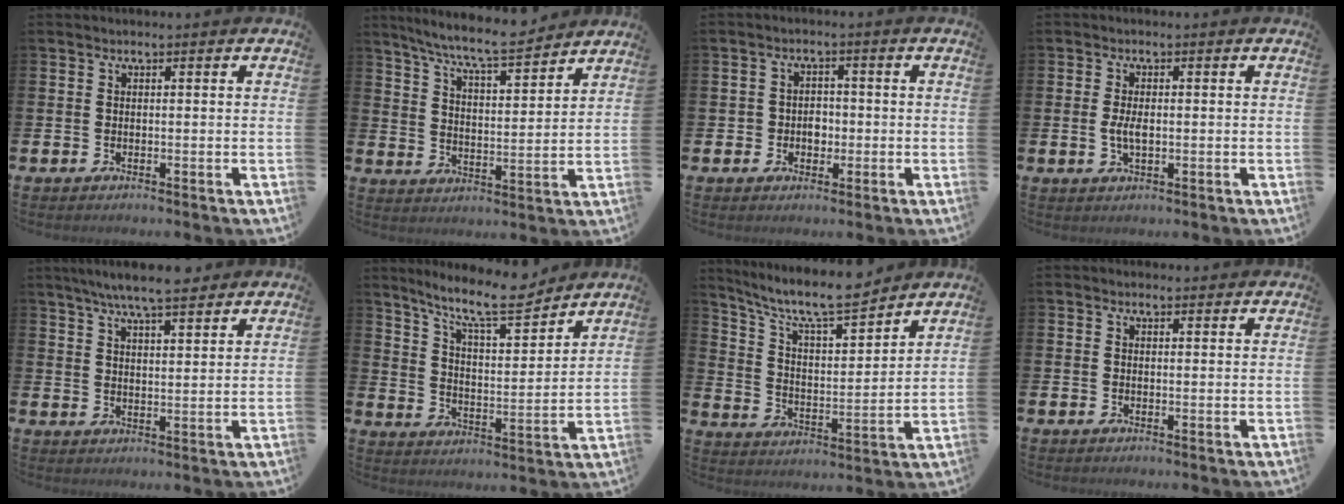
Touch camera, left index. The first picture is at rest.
{"total": 8.0, "force": [7.5, 0.4, 2.8], "torque": [-0.085, -0.043, 0.134]}
{"total": 2.7, "force": [-0.5, 2.4, 1.0], "torque": [-0.014, 0.004, -0.017]}
{"total": 2.6, "force": [-0.1, 1.2, 2.3], "torque": [-0.041, 0.002, -0.004]}
{"total": 6.9, "force": [6.3, 0.7, 2.6], "torque": [-0.057, -0.022, 0.112]}
{"total": 10.8, "force": [9.4, 2.0, 5.0], "torque": [-0.108, -0.053, 0.163]}
{"total": 9.3, "force": [8.5, 1.4, 3.4], "torque": [-0.089, -0.061, 0.146]}
{"total": 0.6, "force": [0.5, 0.3, 0.2], "torque": [0.005, 0.002, 0.007]}